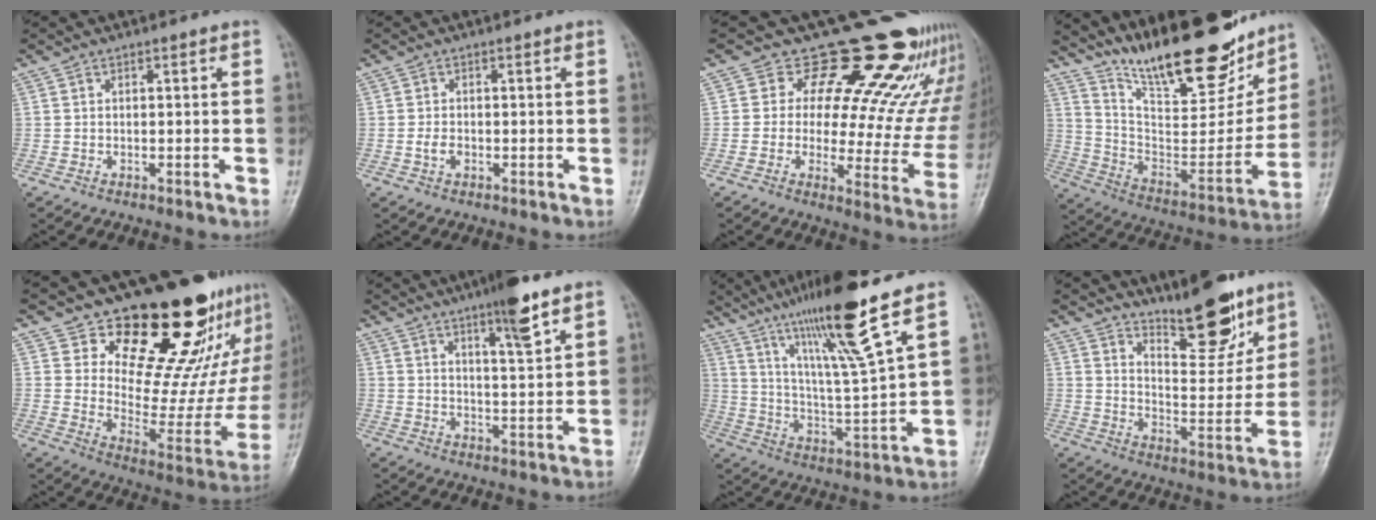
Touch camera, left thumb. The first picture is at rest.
{"total": 1.8, "force": [-0.4, 1.2, 1.2], "torque": [-0.021, 0.001, -0.009]}
{"total": 22.8, "force": [18.2, 8.9, 10.4], "torque": [-0.084, -0.124, 0.215]}
{"total": 25.1, "force": [19.0, 7.5, 14.7], "torque": [-0.184, -0.089, 0.316]}
{"total": 24.9, "force": [17.0, 11.6, 14.0], "torque": [-0.147, -0.112, 0.244]}
{"total": 8.6, "force": [5.7, 0.9, 6.4], "torque": [-0.098, -0.033, 0.090]}
{"total": 18.9, "force": [12.1, 0.8, 14.5], "torque": [-0.241, -0.056, 0.214]}
{"total": 13.9, "force": [10.6, 4.3, 7.8], "torque": [-0.079, -0.079, 0.174]}